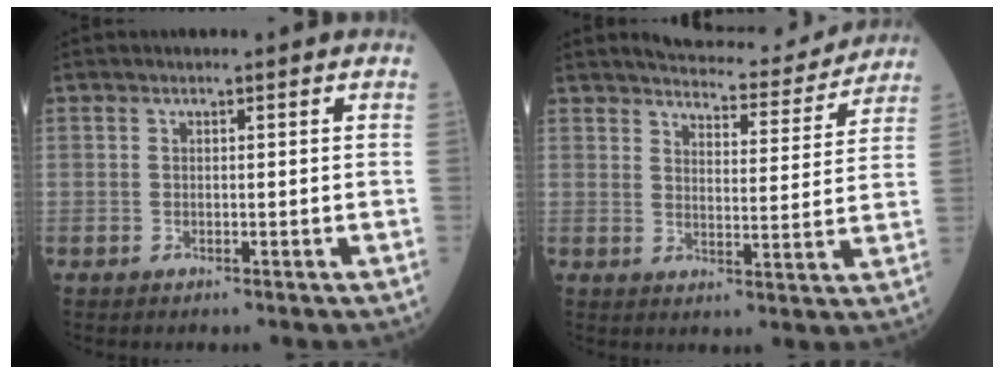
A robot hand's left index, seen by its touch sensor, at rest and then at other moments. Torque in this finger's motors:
{"motor_torque": [1.00, -1.13, 0.12, 0.01]}